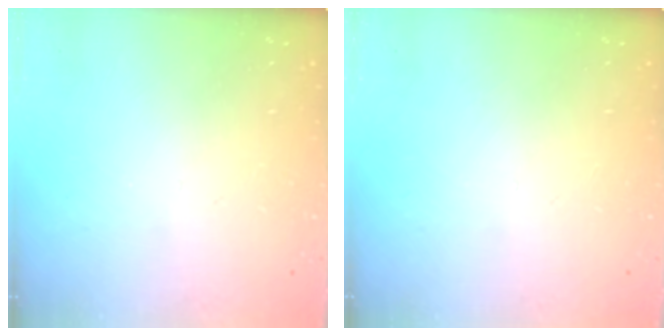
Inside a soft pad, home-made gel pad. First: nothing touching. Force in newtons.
{"total": 0.0}